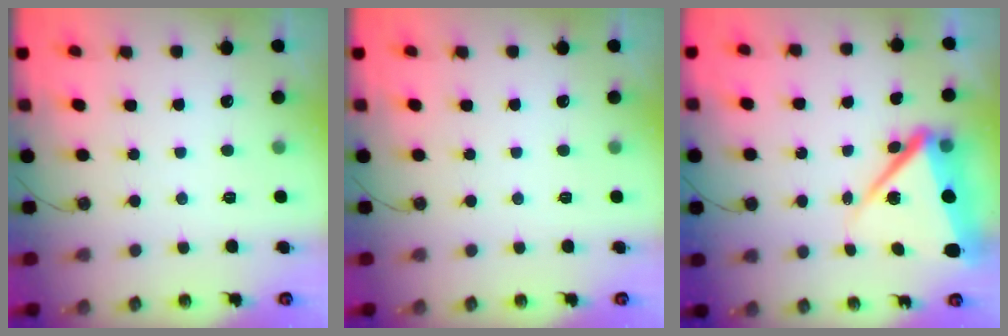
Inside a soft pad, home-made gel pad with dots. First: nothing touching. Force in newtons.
{"total": 0.0}
{"total": 12.0, "press": 11.7, "slide": 2.8}